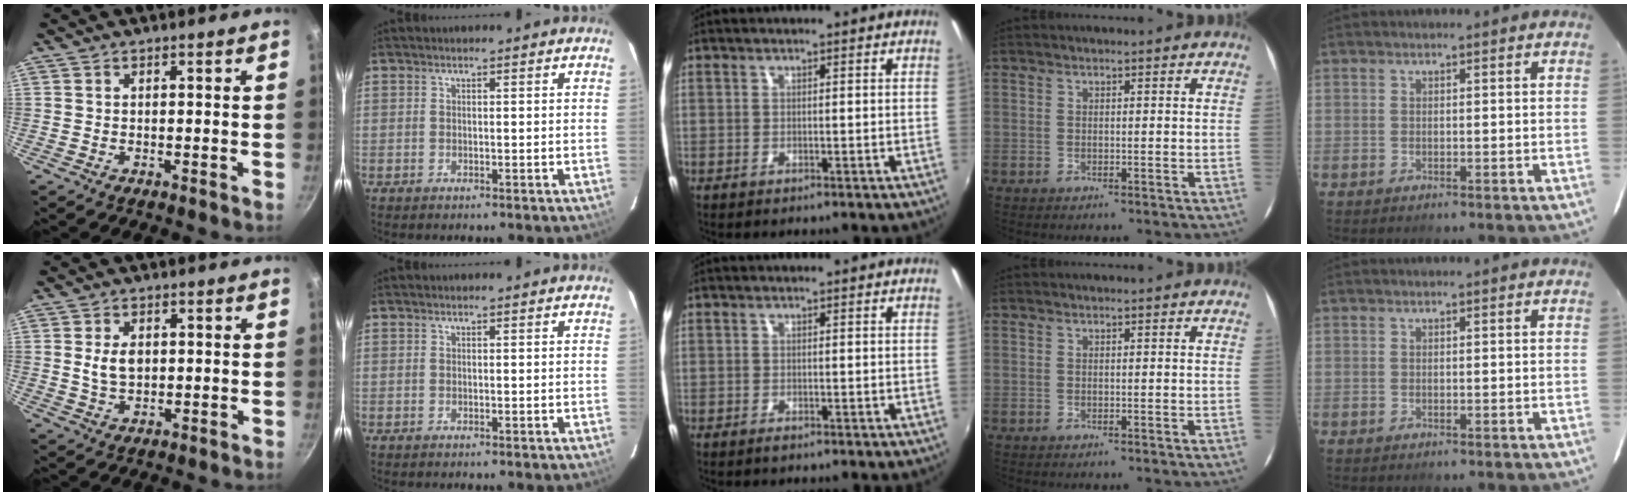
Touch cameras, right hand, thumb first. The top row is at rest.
{"thumb": {"total": 4.7, "force": [0.6, 3.1, 3.5], "torque": [-0.056, -0.002, 0.013]}, "middle": {"total": 0.7, "force": [-0.6, 0.2, 0.3], "torque": [-0.006, -0.003, -0.012]}}